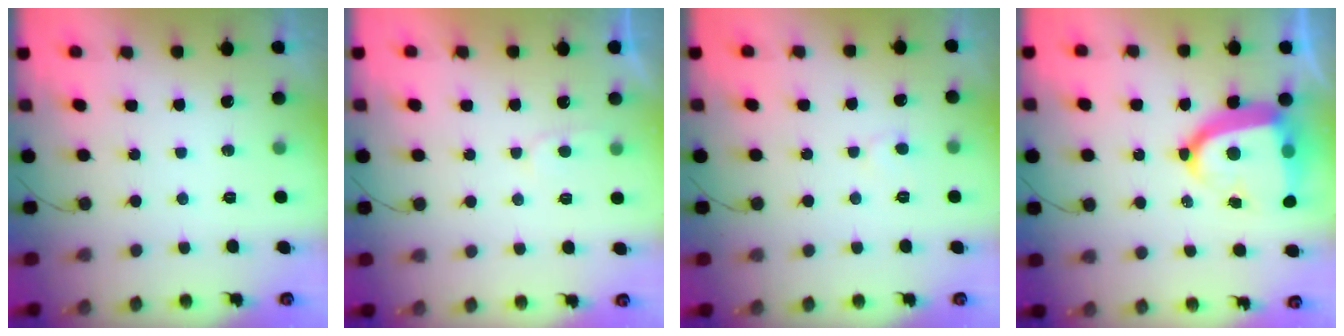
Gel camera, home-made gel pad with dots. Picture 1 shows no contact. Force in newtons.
{"total": 5.0, "press": 5.0, "slide": 0.6}
{"total": 3.7, "press": 3.7, "slide": 0.4}
{"total": 17.2, "press": 17.1, "slide": 1.7}